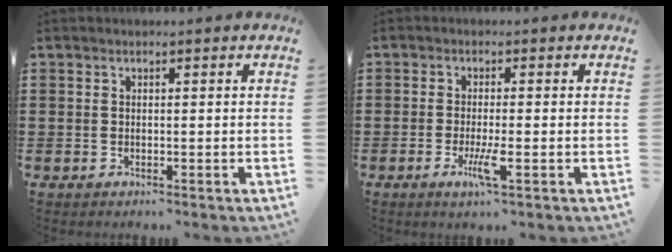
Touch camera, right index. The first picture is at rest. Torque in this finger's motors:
{"motor_torque": [1.39, -0.74, 0.43, 0.19]}